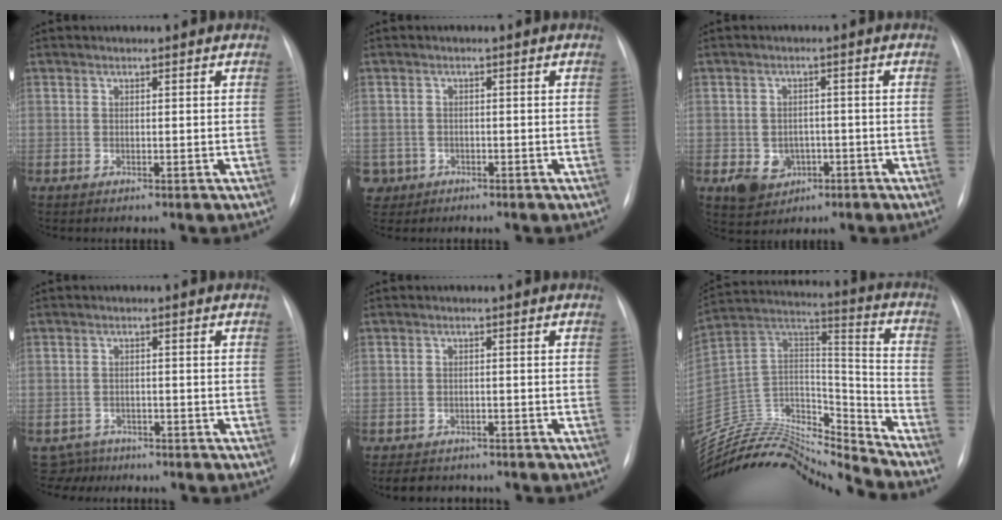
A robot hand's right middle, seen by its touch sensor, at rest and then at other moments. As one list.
[{"total": 3.4, "force": [-1.7, 3.0, -0.1], "torque": [0.000, 0.008, -0.030]}, {"total": 5.5, "force": [-2.0, 4.7, 2.2], "torque": [-0.031, 0.008, -0.018]}, {"total": 3.3, "force": [-2.8, 1.1, -1.4], "torque": [0.023, -0.002, -0.049]}, {"total": 5.9, "force": [-5.1, 2.5, 1.5], "torque": [-0.024, -0.001, -0.065]}, {"total": 23.6, "force": [-22.9, 2.3, 5.1], "torque": [-0.105, 0.044, -0.387]}]